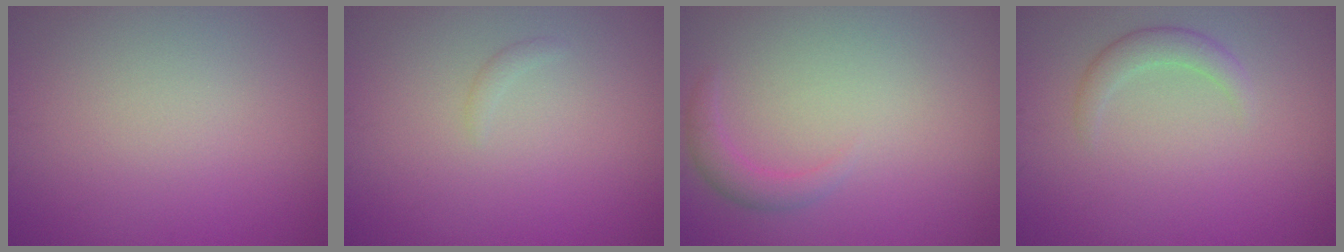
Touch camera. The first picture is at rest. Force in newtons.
{"total": 0.6, "press": 0.6, "slide": 0.1}
{"total": 1.6, "press": 1.6, "slide": 0.1}
{"total": 1.9, "press": 1.9, "slide": 0.2}